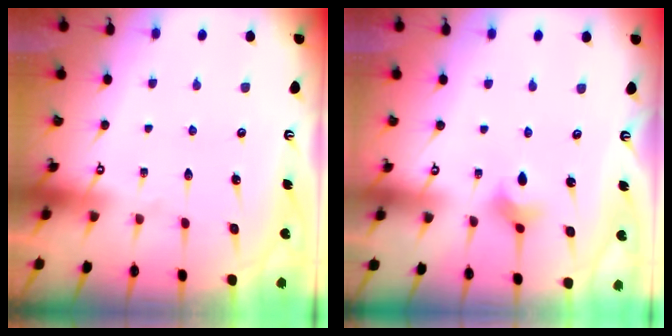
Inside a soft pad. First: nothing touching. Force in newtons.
{"total": 3.3, "press": 3.3, "slide": 0.6}